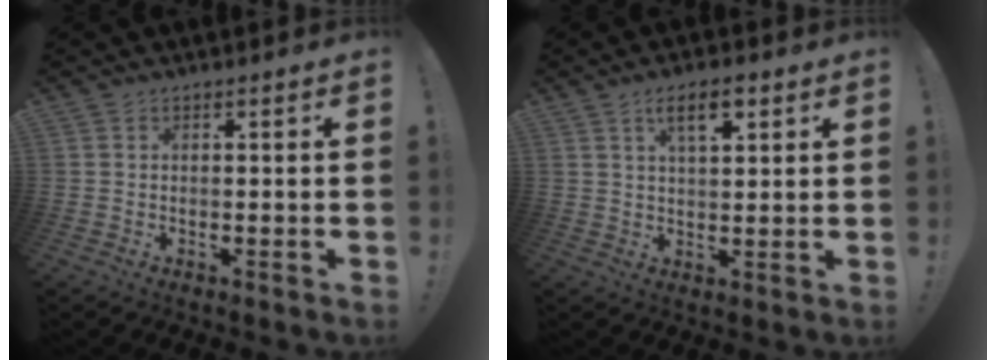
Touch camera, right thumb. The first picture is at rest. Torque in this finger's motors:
{"motor_torque": [0.01, 0.09, 0.62, 0.25, 0.01]}